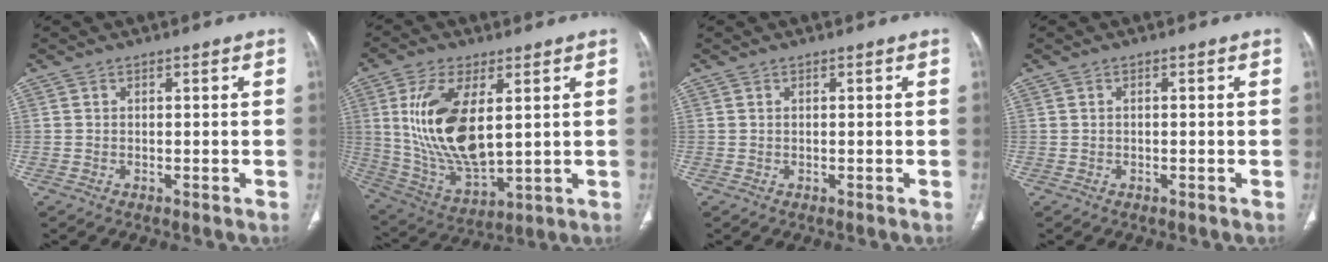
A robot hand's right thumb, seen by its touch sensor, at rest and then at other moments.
{"total": 17.5, "force": [3.5, 8.2, 15.1], "torque": [-0.295, -0.023, 0.083]}
{"total": 0.0}
{"total": 0.0}